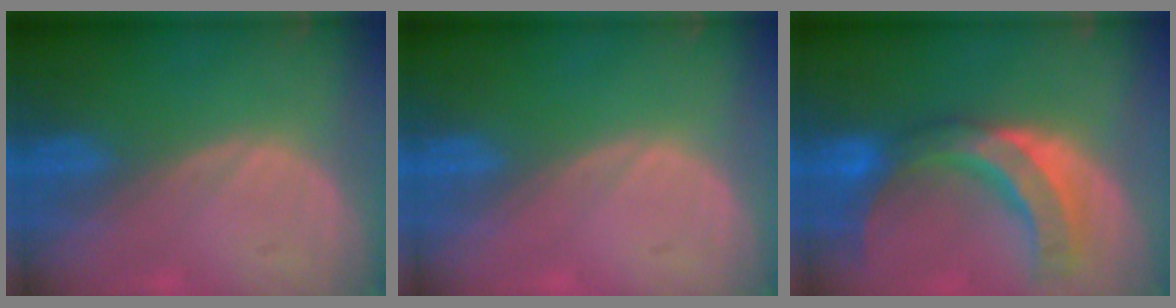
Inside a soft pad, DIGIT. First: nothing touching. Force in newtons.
{"total": 0.0}
{"total": 10.6, "press": 9.3, "slide": 5.1}